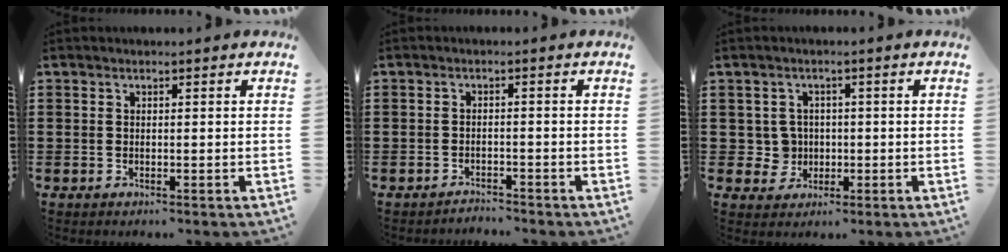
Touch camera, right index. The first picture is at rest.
{"total": 1.7, "force": [-1.7, 0.1, -0.1], "torque": [-0.004, 0.002, -0.038]}
{"total": 3.7, "force": [-0.1, 3.6, 0.8], "torque": [-0.033, 0.010, -0.004]}